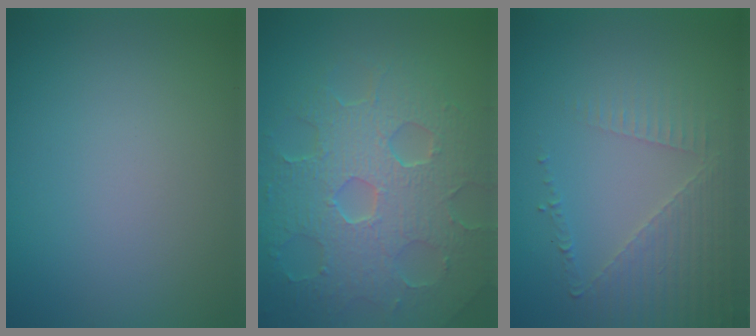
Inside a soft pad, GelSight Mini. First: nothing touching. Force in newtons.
{"total": 9.0, "press": 6.0, "slide": 6.6}
{"total": 3.6, "press": 3.2, "slide": 1.7}